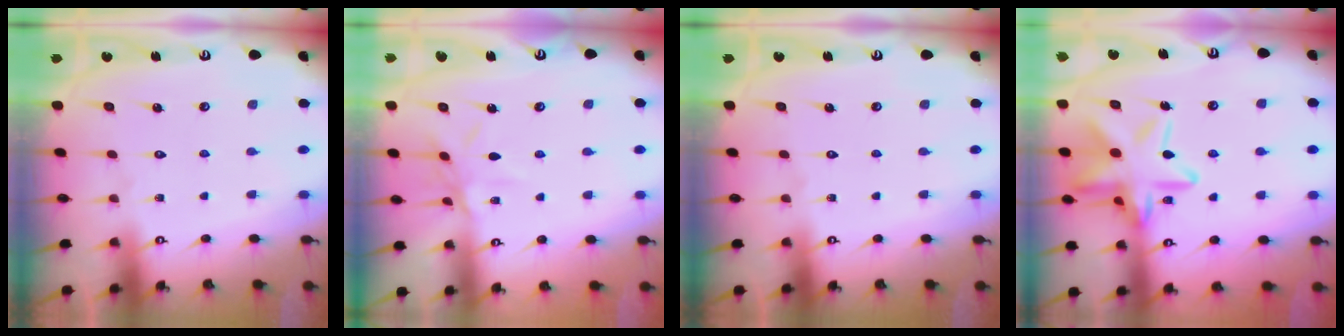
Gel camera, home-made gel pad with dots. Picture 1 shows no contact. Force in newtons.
{"total": 7.6, "press": 7.6, "slide": 0.5}
{"total": 0.0}
{"total": 17.7, "press": 17.6, "slide": 1.2}